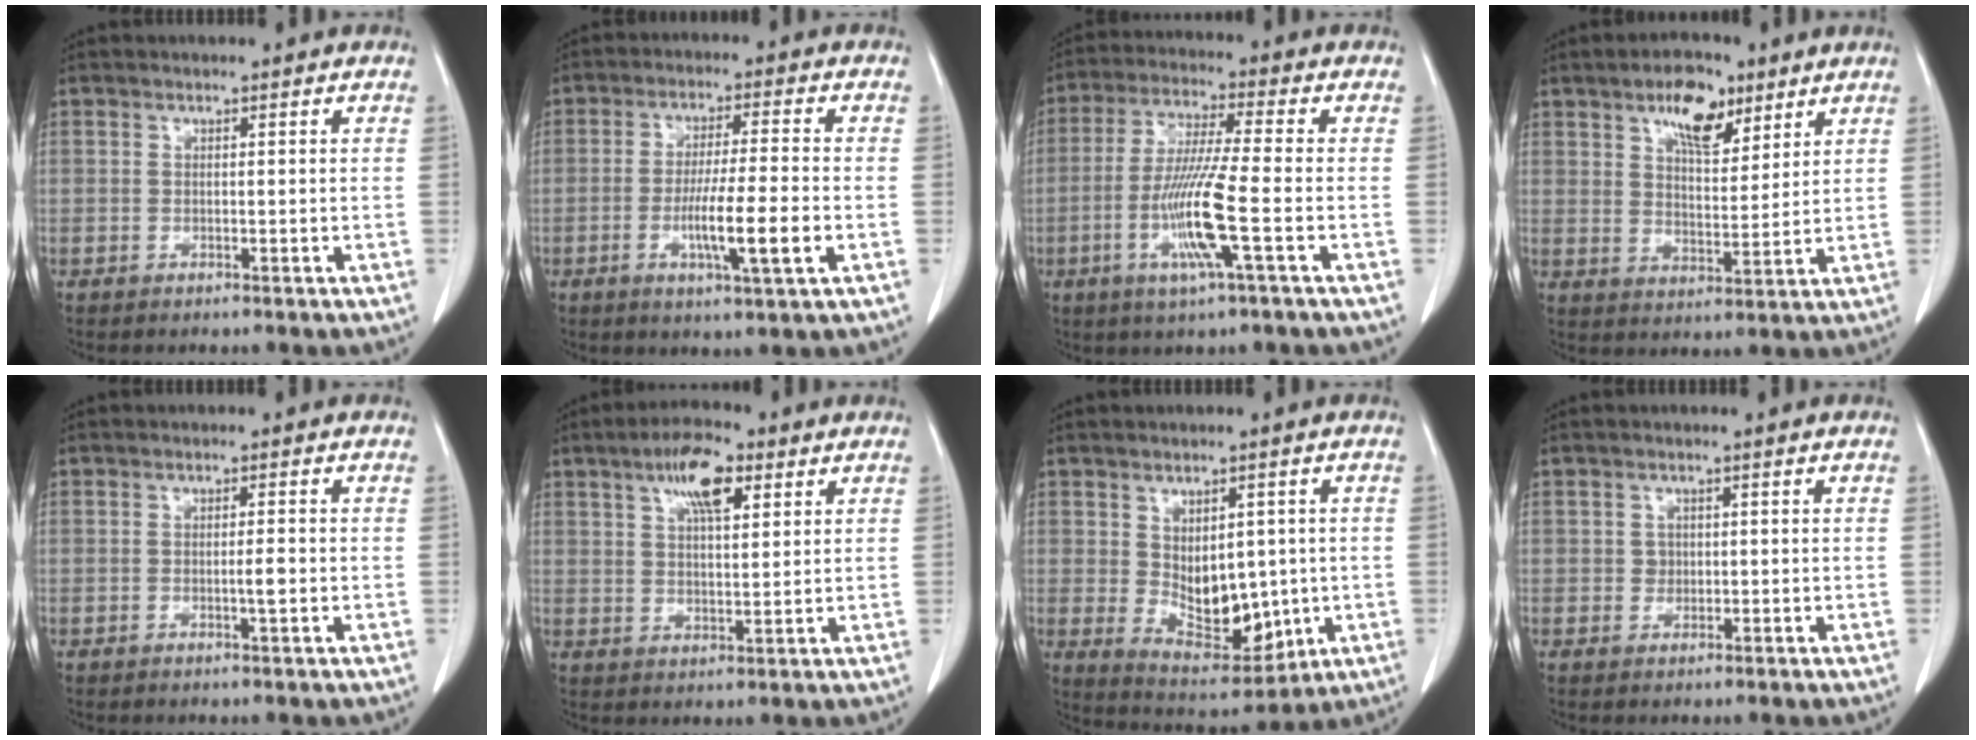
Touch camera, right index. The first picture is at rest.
{"total": 9.0, "force": [-2.6, 0.2, 8.6], "torque": [-0.152, -0.011, -0.046]}
{"total": 10.8, "force": [-3.2, -0.4, 10.3], "torque": [-0.208, -0.014, -0.065]}
{"total": 8.5, "force": [5.2, 3.6, 5.7], "torque": [-0.095, 0.007, 0.089]}
{"total": 1.8, "force": [-0.4, 0.2, 1.8], "torque": [-0.032, 0.000, -0.008]}
{"total": 7.6, "force": [3.9, 2.6, 6.1], "torque": [-0.111, 0.010, 0.066]}
{"total": 10.1, "force": [-0.3, 5.8, 8.2], "torque": [-0.131, -0.008, 0.020]}
{"total": 1.4, "force": [0.0, 1.3, 0.4], "torque": [-0.005, 0.003, 0.003]}